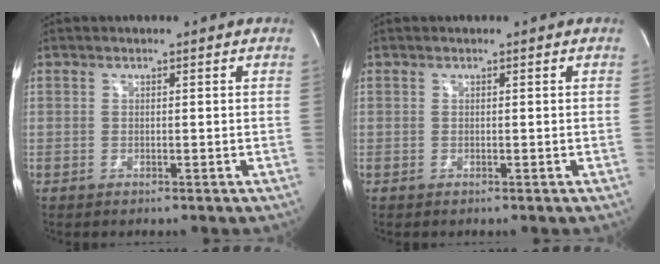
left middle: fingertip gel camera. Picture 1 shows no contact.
{"total": 0.0}